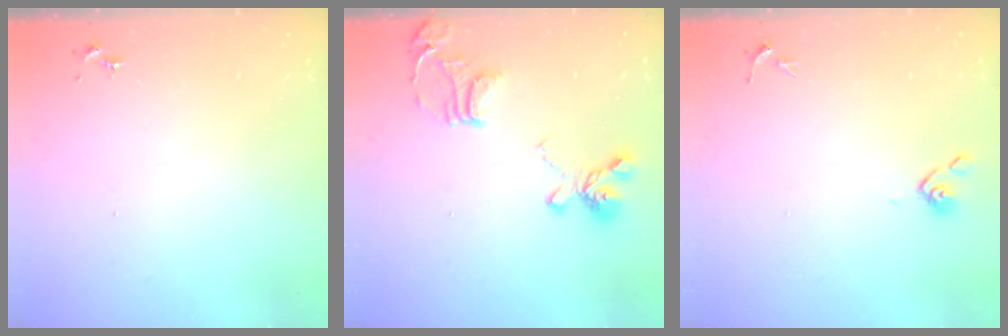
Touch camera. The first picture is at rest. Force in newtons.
{"total": 18.4, "press": 18.3, "slide": 1.8}
{"total": 3.8, "press": 3.7, "slide": 0.8}